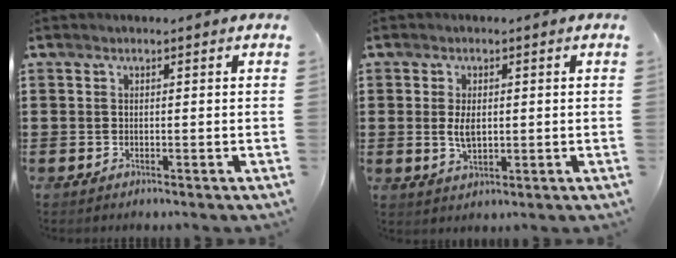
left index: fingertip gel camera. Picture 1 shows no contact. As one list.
[{"total": 3.9, "force": [0.2, 2.0, 3.3], "torque": [-0.066, 0.000, -0.001]}]